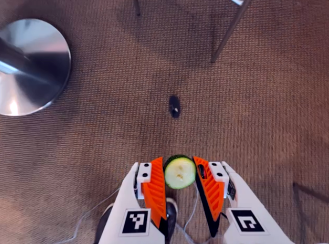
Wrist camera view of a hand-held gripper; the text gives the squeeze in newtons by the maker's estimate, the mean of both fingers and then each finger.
{"total": 9.4, "left": 9.2, "right": 9.6}